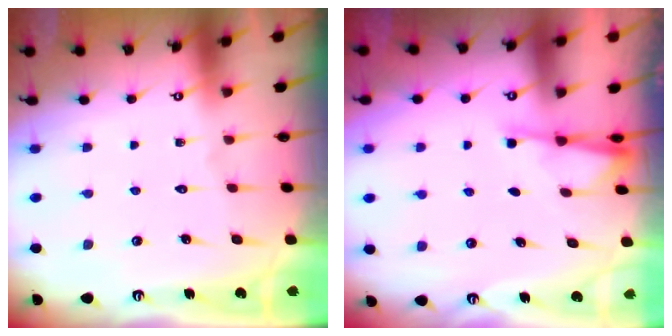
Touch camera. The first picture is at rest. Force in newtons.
{"total": 1.9, "press": 1.9, "slide": 0.3}